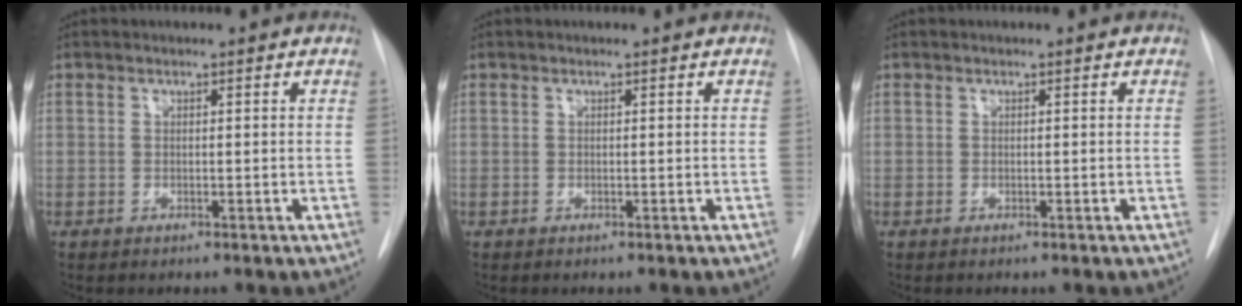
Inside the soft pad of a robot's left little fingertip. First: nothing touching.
{"total": 0.0}
{"total": 0.0}